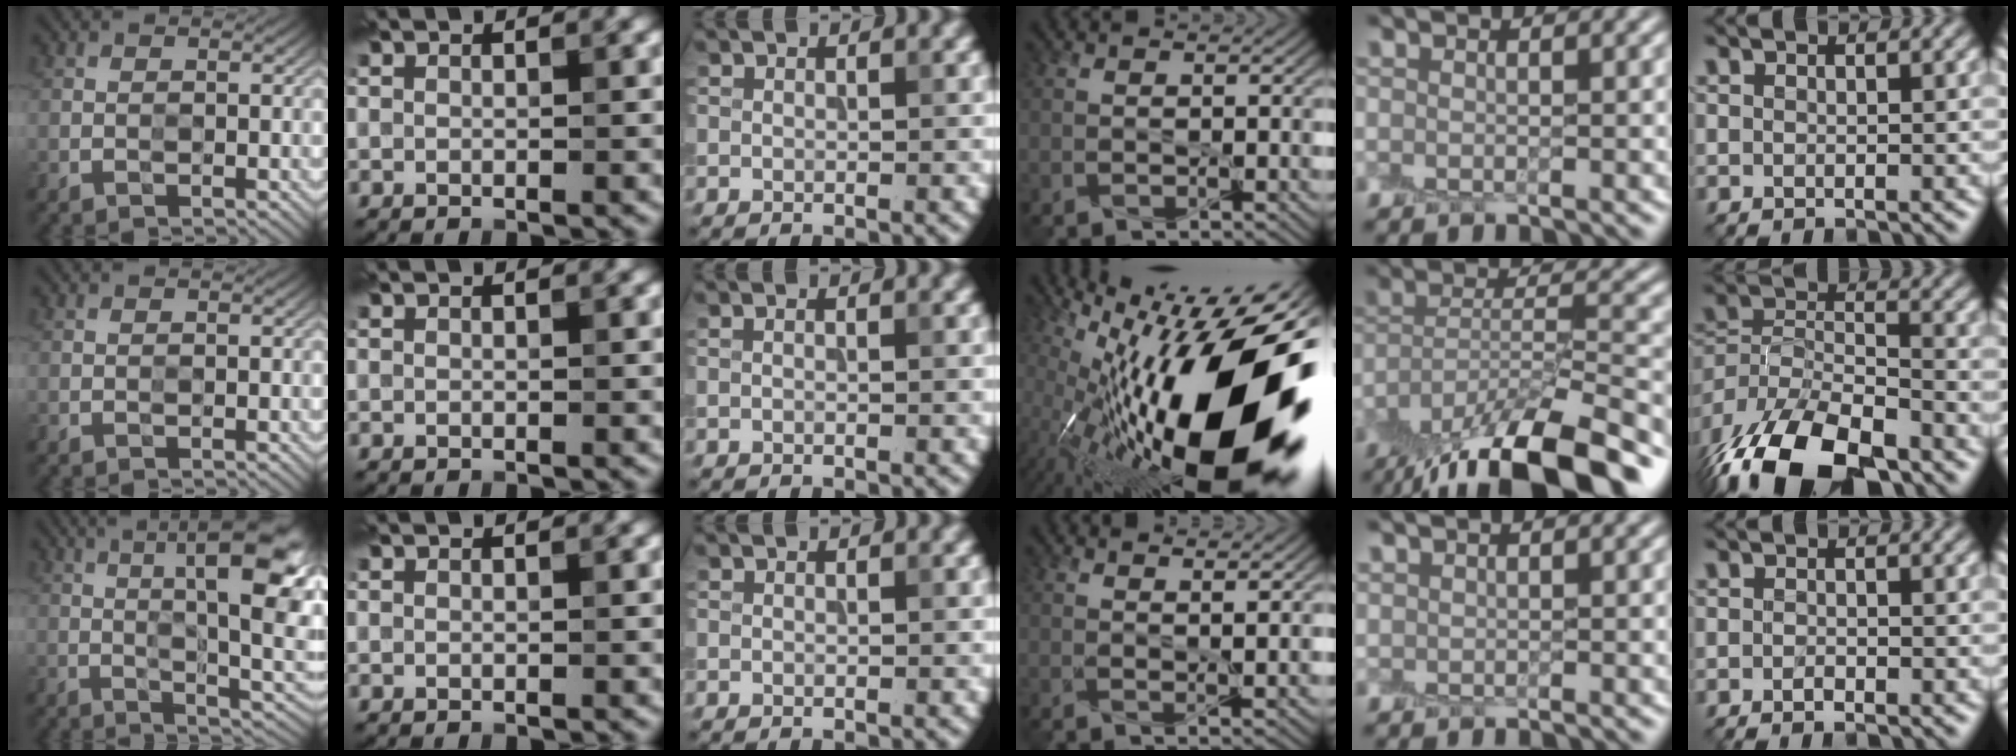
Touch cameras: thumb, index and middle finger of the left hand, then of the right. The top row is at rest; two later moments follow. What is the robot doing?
{"motion": "peel", "object": "plastic wrap"}